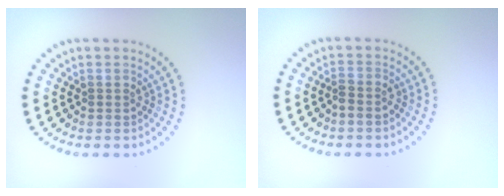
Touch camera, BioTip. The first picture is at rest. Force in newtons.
{"total": 1.1, "press": 1.0, "slide": 0.6}